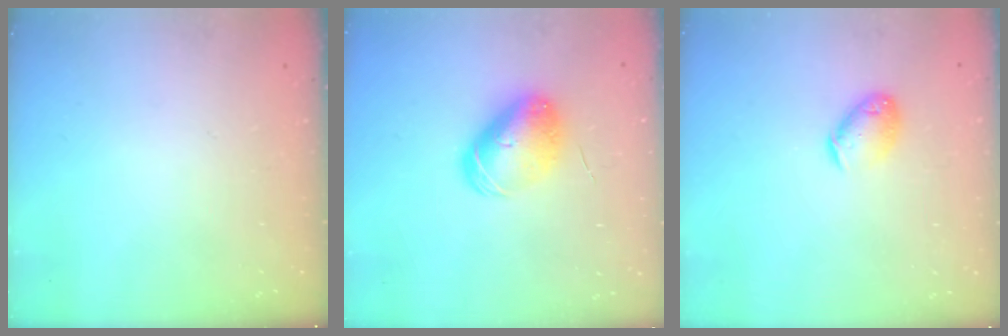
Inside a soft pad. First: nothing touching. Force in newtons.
{"total": 8.8, "press": 8.7, "slide": 1.5}
{"total": 9.2, "press": 9.1, "slide": 1.4}